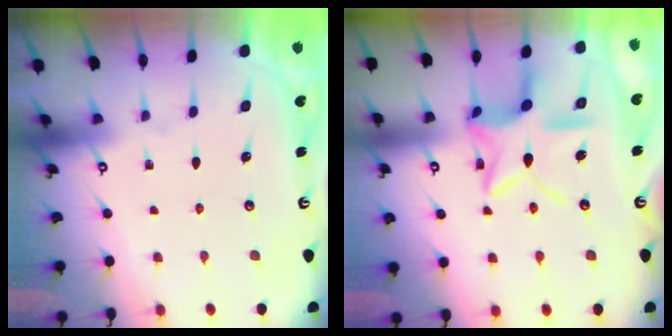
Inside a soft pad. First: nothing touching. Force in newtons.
{"total": 14.0, "press": 14.0, "slide": 1.2}